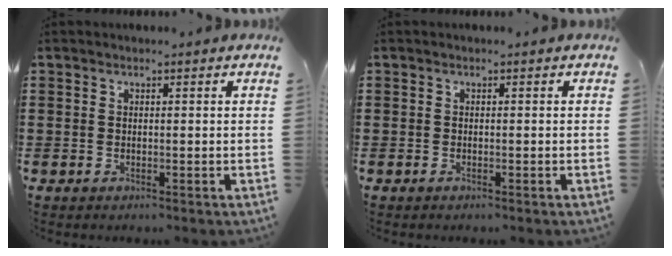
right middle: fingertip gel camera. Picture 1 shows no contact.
{"total": 0.0}